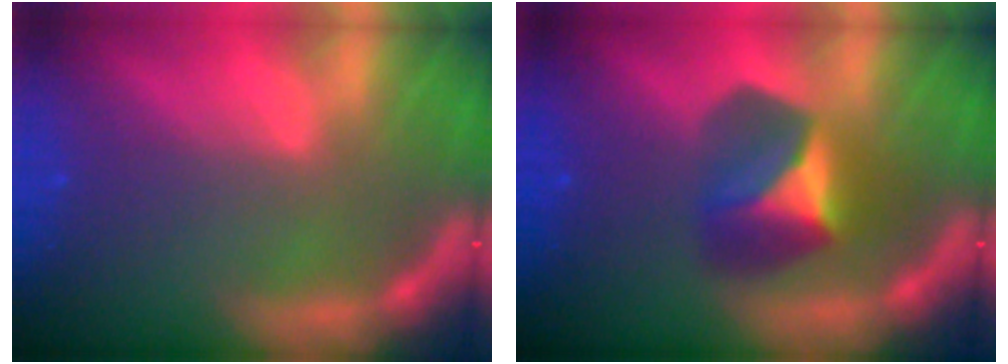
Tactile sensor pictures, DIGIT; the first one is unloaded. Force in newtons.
{"total": 4.9}